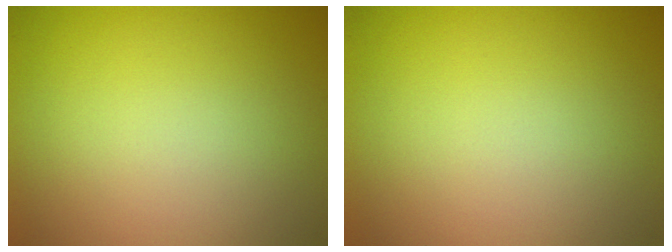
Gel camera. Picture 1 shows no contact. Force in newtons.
{"total": 0.0}